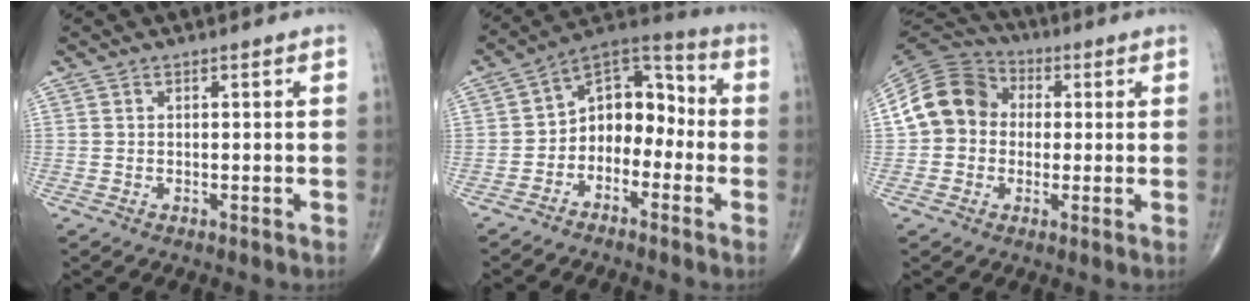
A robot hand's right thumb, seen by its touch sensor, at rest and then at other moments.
{"total": 10.8, "force": [-2.7, 7.7, 7.1], "torque": [-0.073, 0.062, -0.065]}
{"total": 12.2, "force": [0.7, 10.5, 6.1], "torque": [-0.099, 0.032, 0.000]}